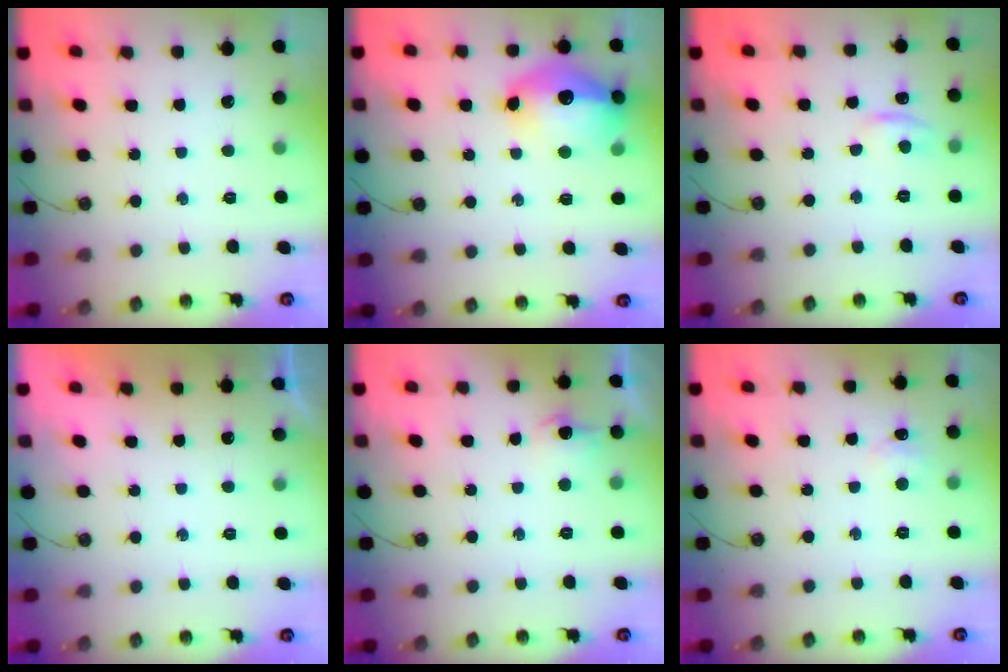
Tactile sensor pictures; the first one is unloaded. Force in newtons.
{"total": 17.9, "press": 17.8, "slide": 1.6}
{"total": 4.7, "press": 4.6, "slide": 0.6}
{"total": 0.0}
{"total": 7.2, "press": 7.1, "slide": 0.8}
{"total": 5.0, "press": 5.0, "slide": 0.7}